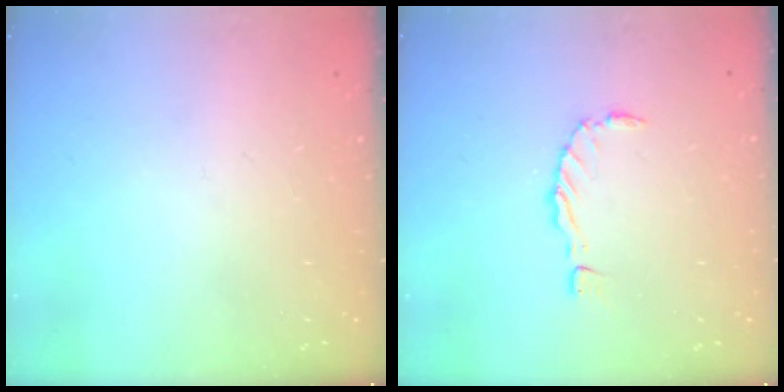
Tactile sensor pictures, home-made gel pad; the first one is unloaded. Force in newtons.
{"total": 0.0}